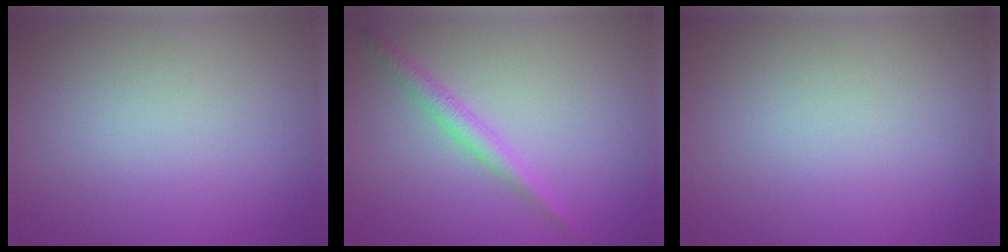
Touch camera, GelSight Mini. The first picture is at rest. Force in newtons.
{"total": 2.0, "press": 2.0, "slide": 0.0}
{"total": 0.0}